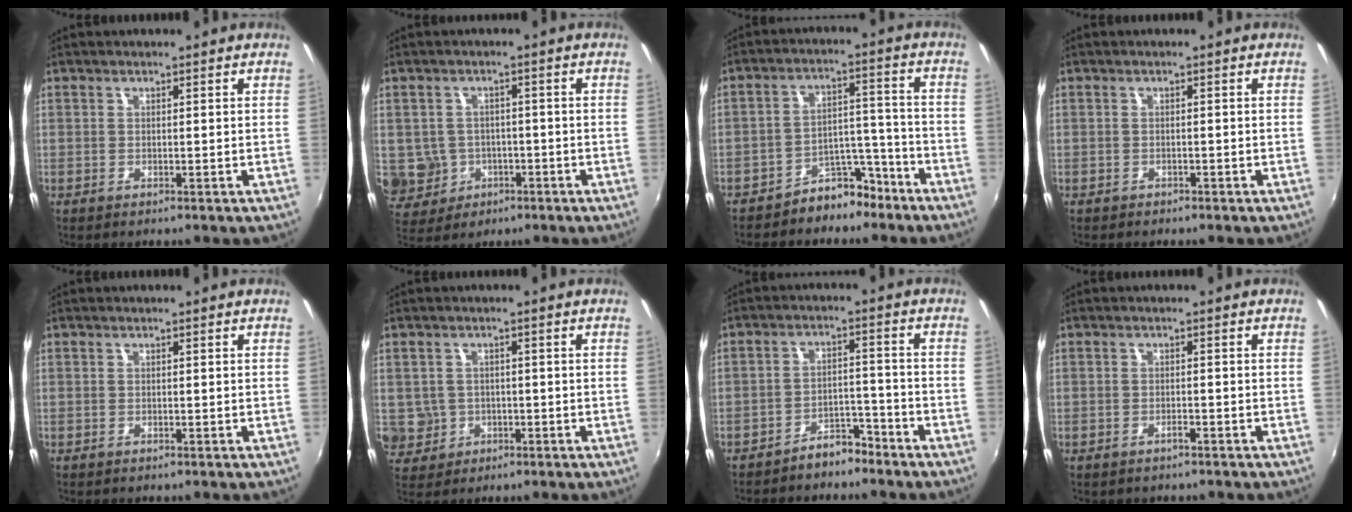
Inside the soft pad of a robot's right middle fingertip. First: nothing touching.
{"total": 8.0, "force": [-1.6, 7.5, 2.4], "torque": [-0.076, 0.008, -0.004]}
{"total": 7.9, "force": [-6.4, 4.0, 2.2], "torque": [-0.029, 0.043, -0.089]}
{"total": 0.8, "force": [-0.7, 0.4, 0.0], "torque": [-0.005, 0.003, -0.009]}
{"total": 0.0}
{"total": 6.4, "force": [-0.8, 6.1, 1.6], "torque": [-0.049, 0.004, 0.003]}
{"total": 5.2, "force": [-4.6, 1.9, 1.5], "torque": [-0.035, 0.019, -0.065]}
{"total": 1.2, "force": [-1.0, 0.5, 0.5], "torque": [-0.010, 0.002, -0.013]}